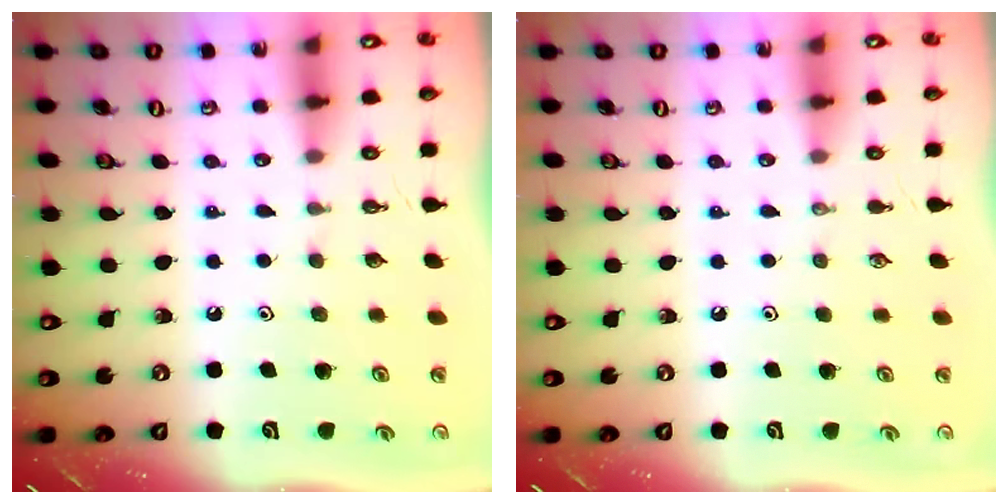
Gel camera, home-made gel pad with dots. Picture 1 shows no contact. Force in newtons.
{"total": 0.0}